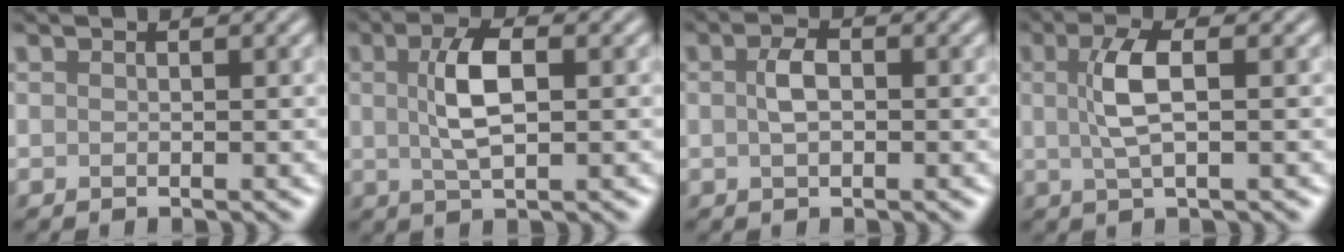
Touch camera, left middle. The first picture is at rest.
{"total": 4.2, "force": [0.6, 1.5, 3.8], "torque": [-0.086, 0.007, 0.012]}
{"total": 2.2, "force": [0.1, 1.2, 1.8], "torque": [-0.041, 0.005, 0.001]}
{"total": 3.5, "force": [0.5, 1.0, 3.3], "torque": [-0.075, 0.007, 0.009]}